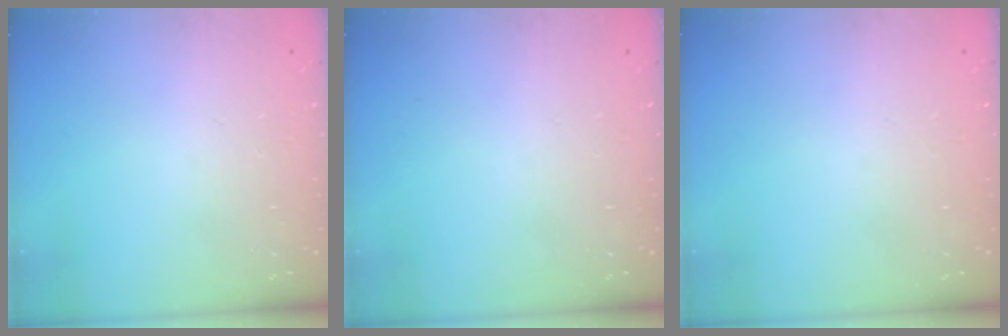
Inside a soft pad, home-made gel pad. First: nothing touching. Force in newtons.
{"total": 0.0}
{"total": 0.0}